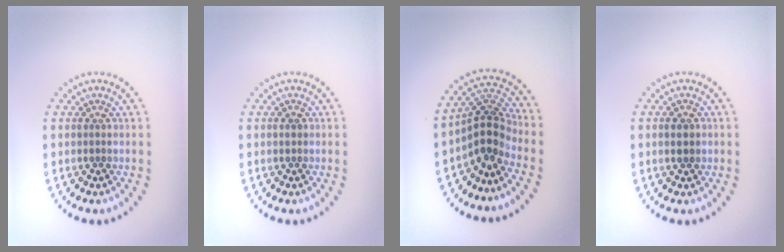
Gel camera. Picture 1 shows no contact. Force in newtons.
{"total": 0.7, "press": 0.7, "slide": 0.1}
{"total": 3.9, "press": 2.9, "slide": 2.6}
{"total": 1.8, "press": 1.8, "slide": 0.2}